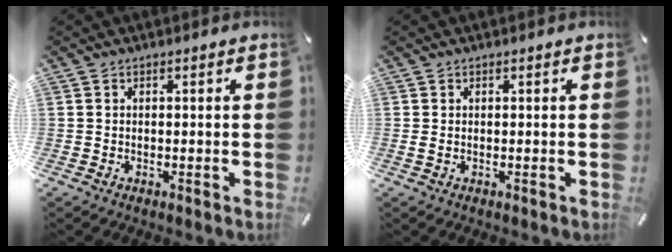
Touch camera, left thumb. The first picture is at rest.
{"total": 0.8, "force": [0.1, 0.2, 0.7], "torque": [-0.015, -0.001, 0.002]}